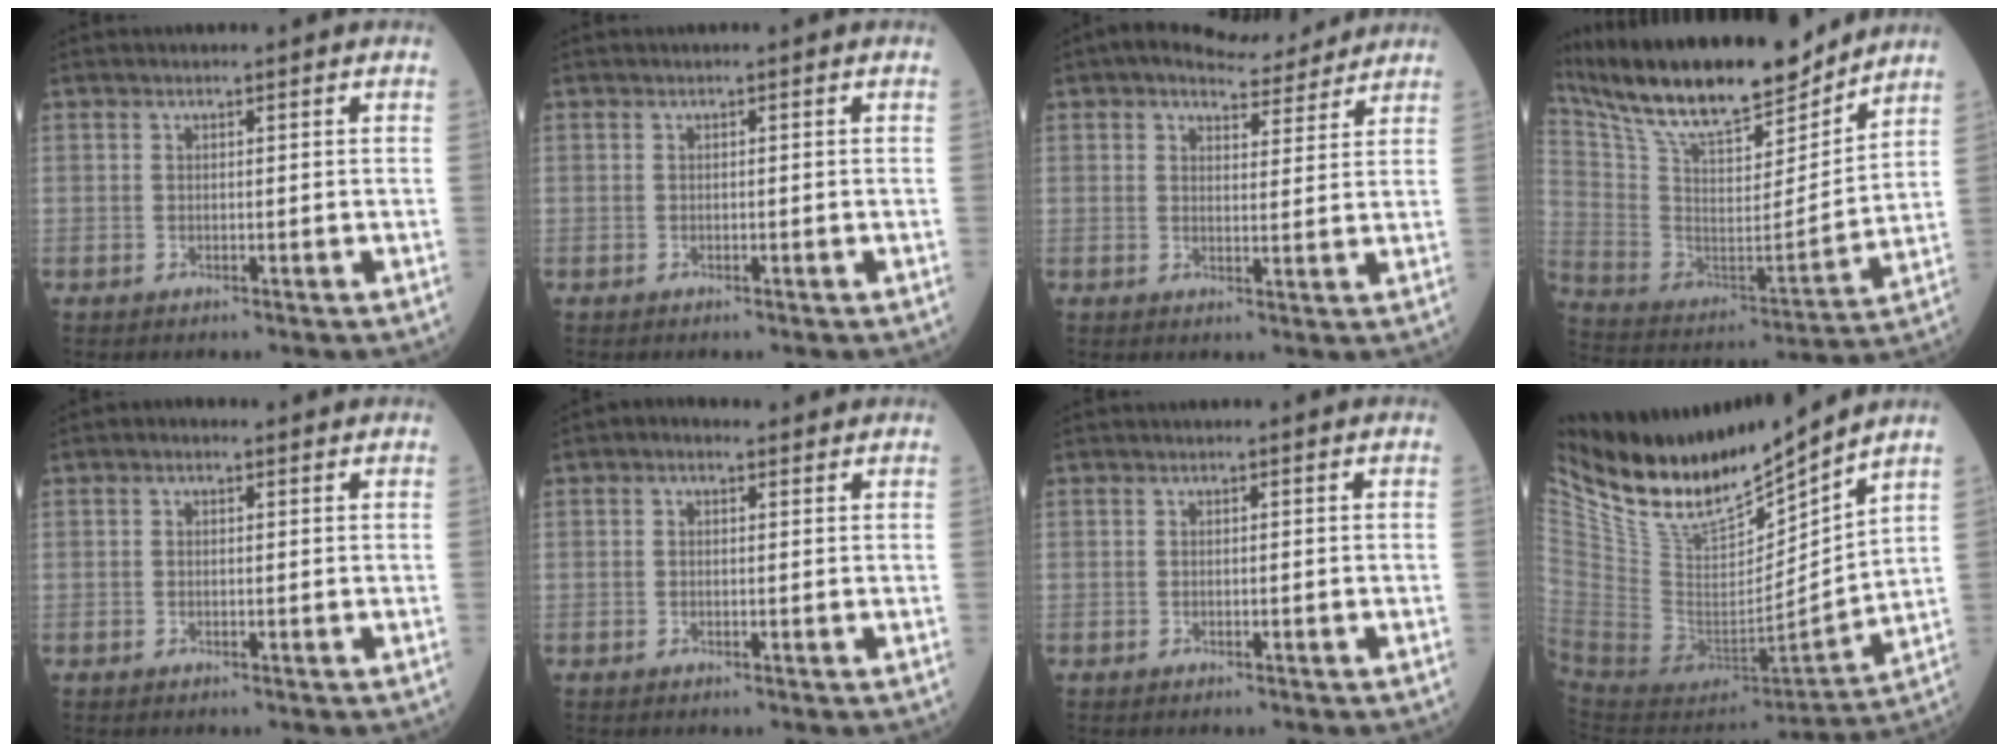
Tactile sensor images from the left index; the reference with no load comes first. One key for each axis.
{"total": 0.0}
{"total": 6.7, "fx": 6.0, "fy": 2.4, "fz": 1.9, "tx": -0.030, "ty": 0.013, "tz": 0.081}
{"total": 22.4, "fx": 19.2, "fy": 4.8, "fz": 10.4, "tx": -0.201, "ty": -0.005, "tz": 0.326}
{"total": 1.0, "fx": 0.3, "fy": 0.7, "fz": 0.6, "tx": -0.014, "ty": 0.006, "tz": 0.000}
{"total": 1.9, "fx": 1.0, "fy": 1.3, "fz": 1.0, "tx": -0.022, "ty": 0.017, "tz": 0.012}
{"total": 0.0}
{"total": 17.6, "fx": 15.9, "fy": 3.2, "fz": 6.8, "tx": -0.135, "ty": -0.030, "tz": 0.307}